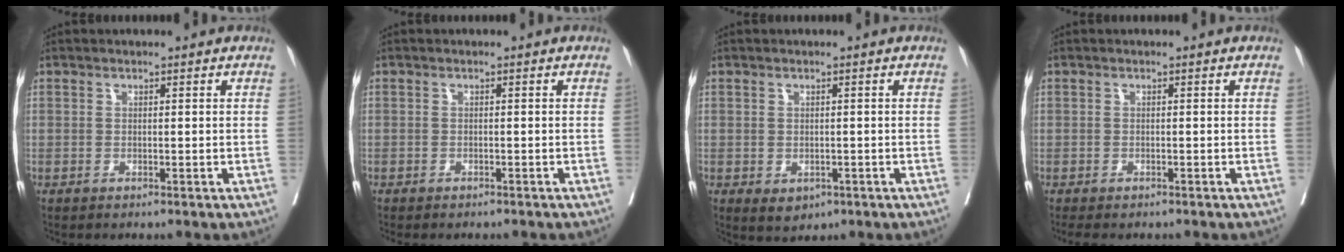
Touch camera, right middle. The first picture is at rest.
{"total": 4.1, "force": [-3.6, 1.0, 1.7], "torque": [-0.025, -0.007, -0.043]}
{"total": 2.6, "force": [-1.0, 1.8, 1.5], "torque": [-0.019, -0.003, -0.001]}
{"total": 3.2, "force": [-2.7, 1.2, 1.3], "torque": [-0.019, -0.009, -0.036]}